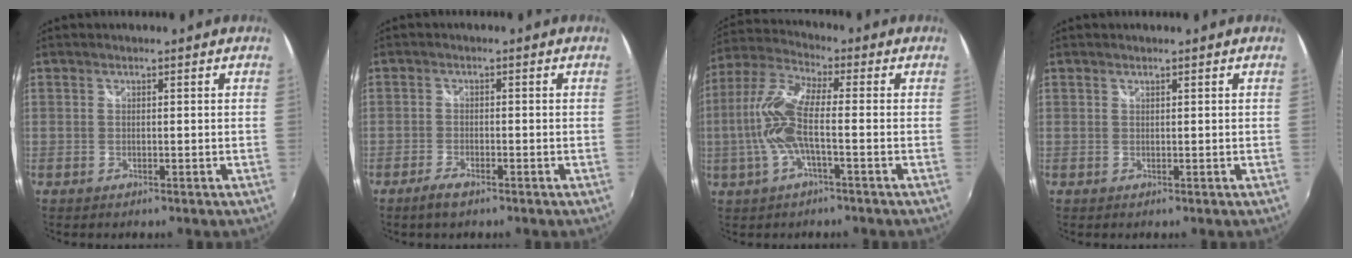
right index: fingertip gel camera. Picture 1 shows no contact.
{"total": 2.9, "force": [-2.2, 0.8, 1.7], "torque": [-0.046, -0.005, -0.046]}
{"total": 11.3, "force": [-2.0, 2.6, 10.9], "torque": [-0.235, 0.004, -0.040]}
{"total": 0.0}